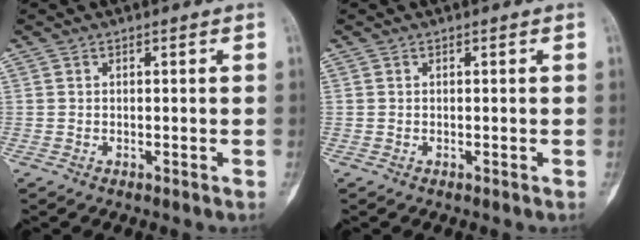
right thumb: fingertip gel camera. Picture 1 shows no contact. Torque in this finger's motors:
{"motor_torque": [0.01, -0.01, 0.06, 0.01, 0.01]}